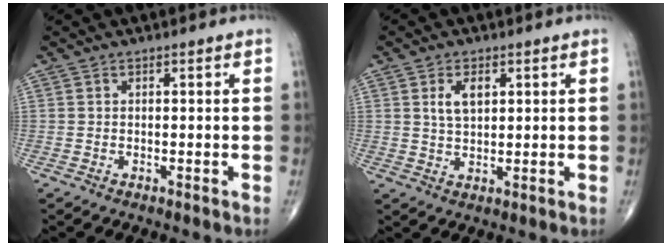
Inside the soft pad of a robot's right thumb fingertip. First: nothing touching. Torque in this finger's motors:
{"motor_torque": [-0.11, 0.12, 0.40, 0.06, 0.12]}